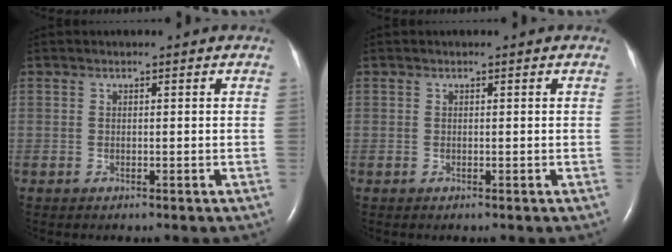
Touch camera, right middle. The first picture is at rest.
{"total": 0.0}